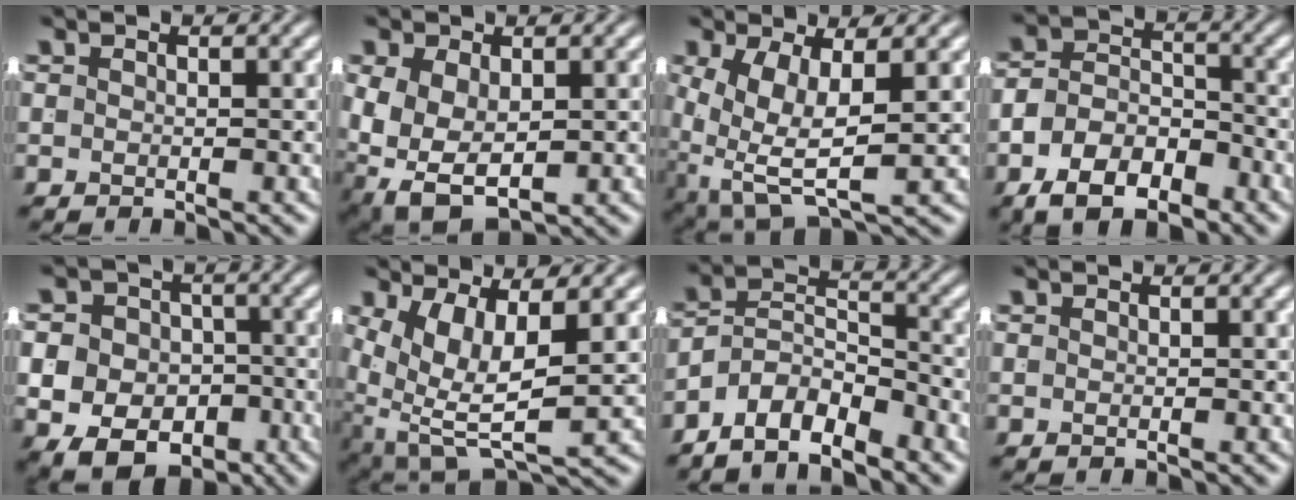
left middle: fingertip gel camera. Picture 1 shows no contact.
{"total": 10.0, "force": [-3.4, 7.8, 5.2], "torque": [-0.150, -0.060, -0.035]}
{"total": 7.1, "force": [-1.5, 4.1, 5.7], "torque": [-0.115, -0.051, 0.001]}
{"total": 7.8, "force": [-4.0, 5.6, 3.7], "torque": [-0.055, -0.018, -0.070]}
{"total": 10.8, "force": [-4.1, 8.7, 5.0], "torque": [-0.088, -0.049, -0.052]}
{"total": 9.5, "force": [-1.5, 6.5, 6.7], "torque": [-0.139, -0.058, -0.003]}
{"total": 7.0, "force": [-3.8, 4.9, 3.3], "torque": [-0.072, -0.031, -0.063]}
{"total": 0.0}